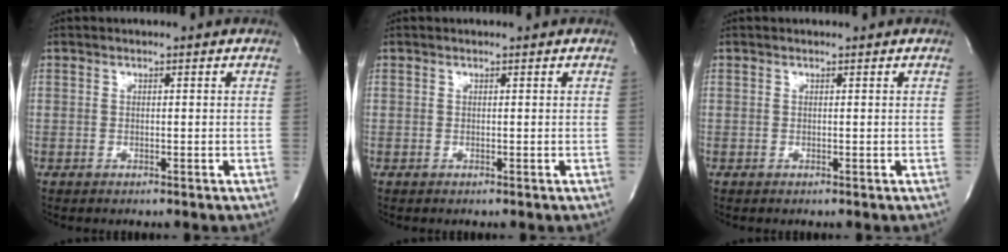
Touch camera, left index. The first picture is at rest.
{"total": 0.0}
{"total": 0.0}